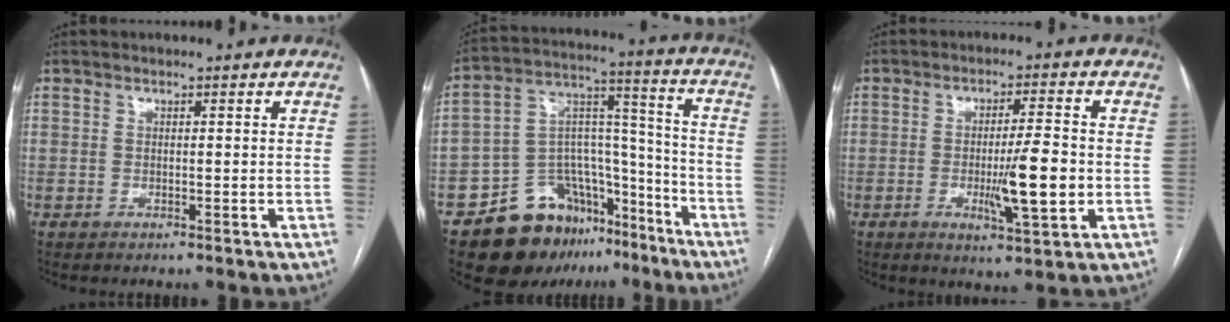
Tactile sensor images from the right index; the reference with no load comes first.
{"total": 17.8, "force": [-12.0, 11.0, 7.2], "torque": [-0.100, 0.080, -0.186]}
{"total": 8.8, "force": [-1.7, 0.8, 8.6], "torque": [-0.139, -0.013, -0.027]}